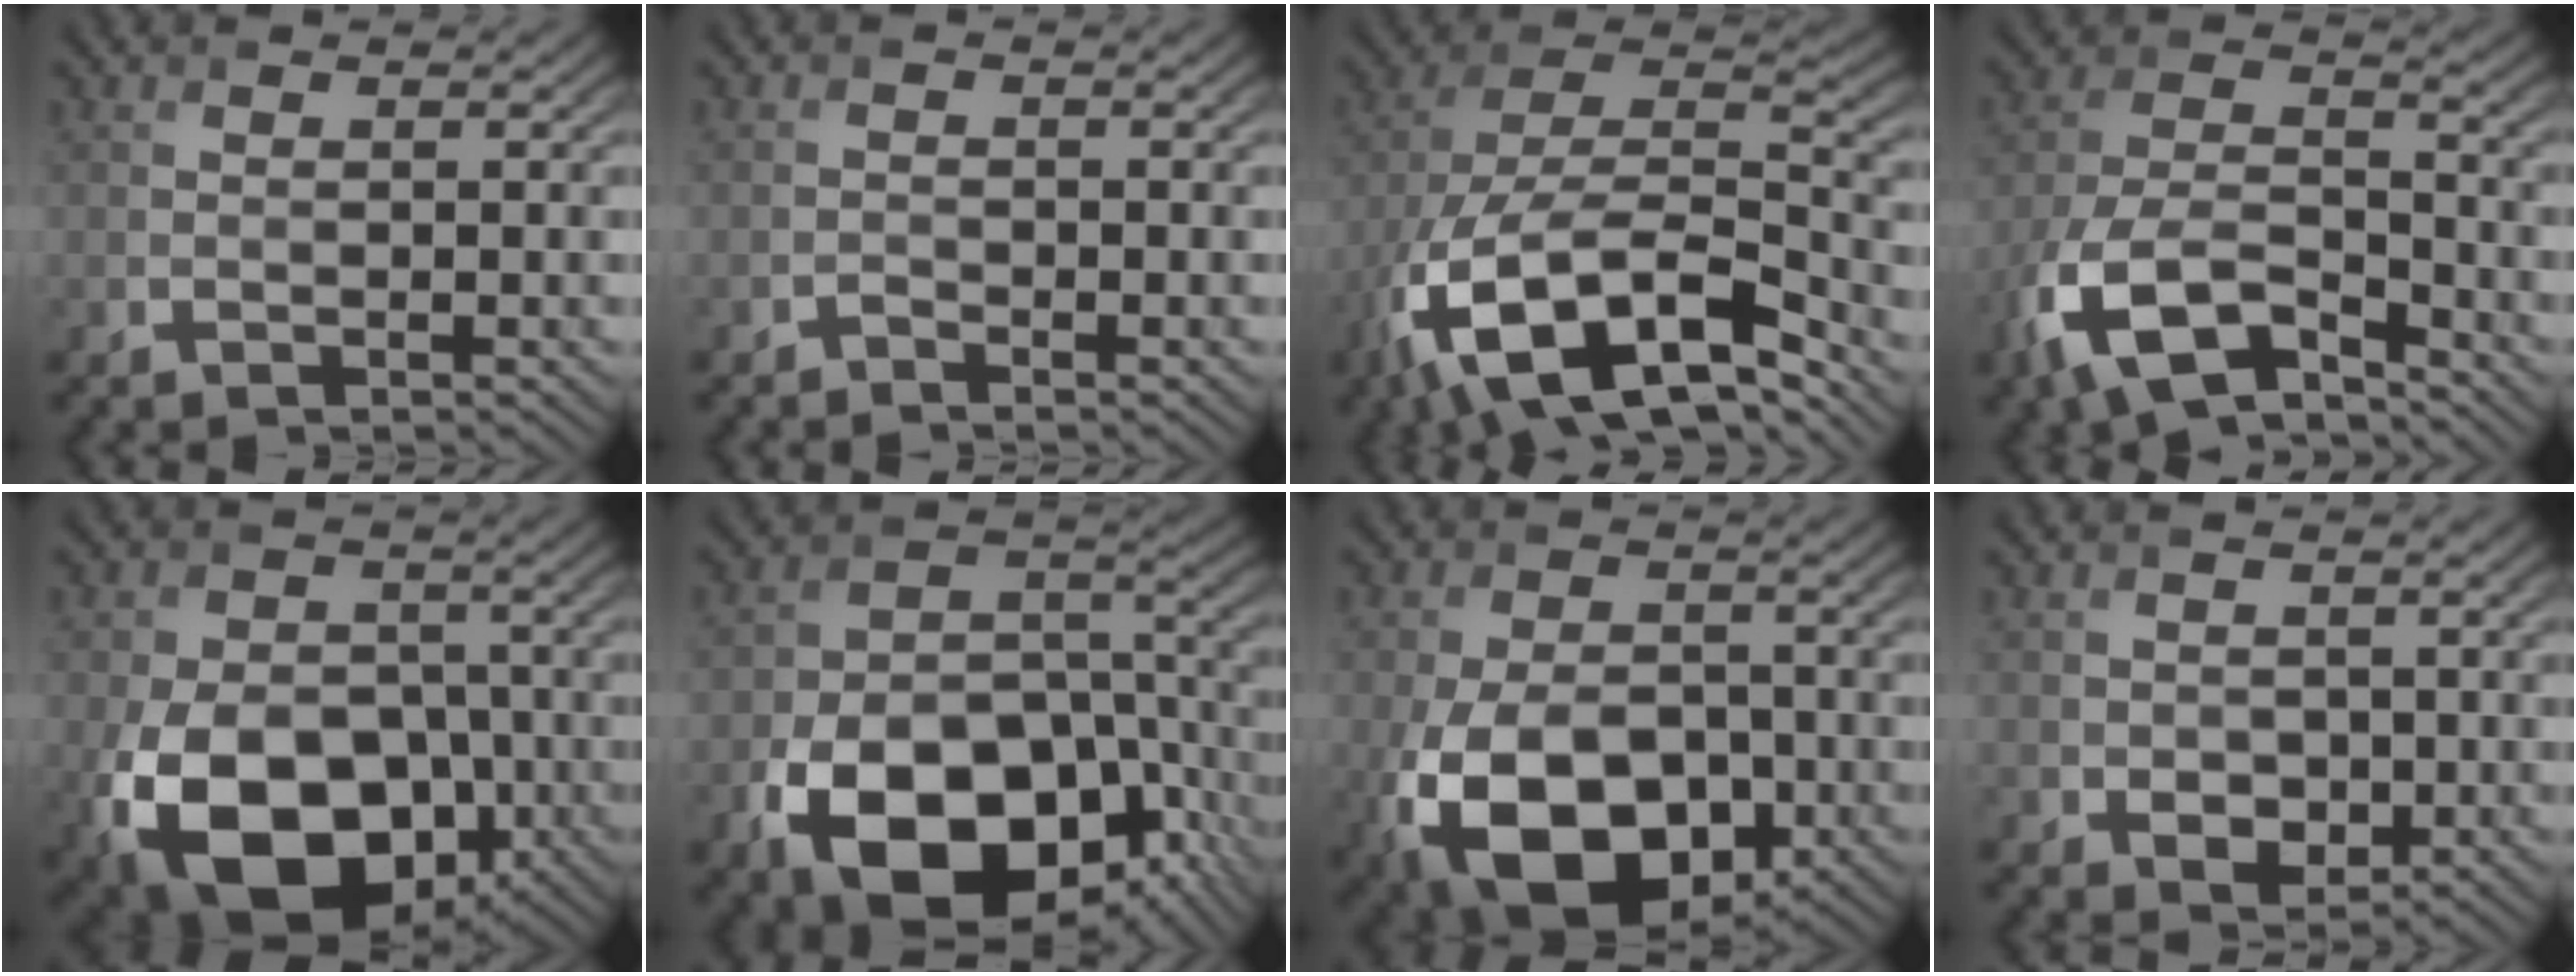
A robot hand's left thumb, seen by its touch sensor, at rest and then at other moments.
{"total": 0.8, "force": [-0.8, 0.1, 0.2], "torque": [-0.002, 0.000, -0.017]}
{"total": 18.8, "force": [-10.7, 8.7, 12.8], "torque": [-0.267, -0.027, -0.186]}
{"total": 11.6, "force": [-7.4, 4.8, 7.6], "torque": [-0.163, -0.013, -0.160]}
{"total": 17.4, "force": [-6.1, 11.9, 11.2], "torque": [-0.212, -0.046, -0.108]}
{"total": 17.7, "force": [-8.3, 11.2, 11.0], "torque": [-0.193, -0.050, -0.123]}
{"total": 15.7, "force": [-5.2, 10.3, 10.6], "torque": [-0.222, -0.054, -0.072]}
{"total": 2.5, "force": [-0.5, 2.0, 1.3], "torque": [-0.029, -0.010, -0.008]}